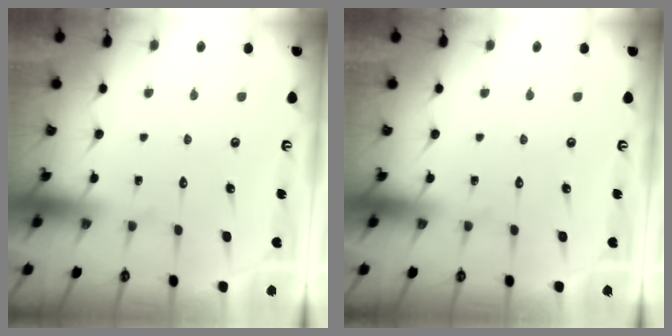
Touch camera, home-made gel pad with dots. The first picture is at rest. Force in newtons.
{"total": 0.0}